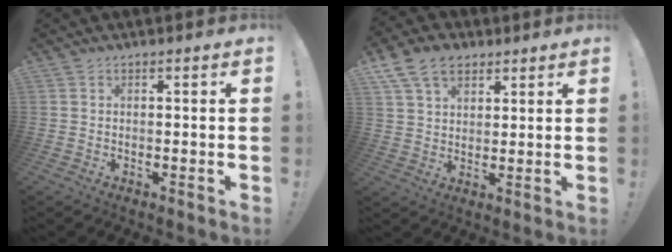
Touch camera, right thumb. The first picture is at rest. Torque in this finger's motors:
{"motor_torque": [1.32, 1.39, 0.67, 0.44, 0.26]}